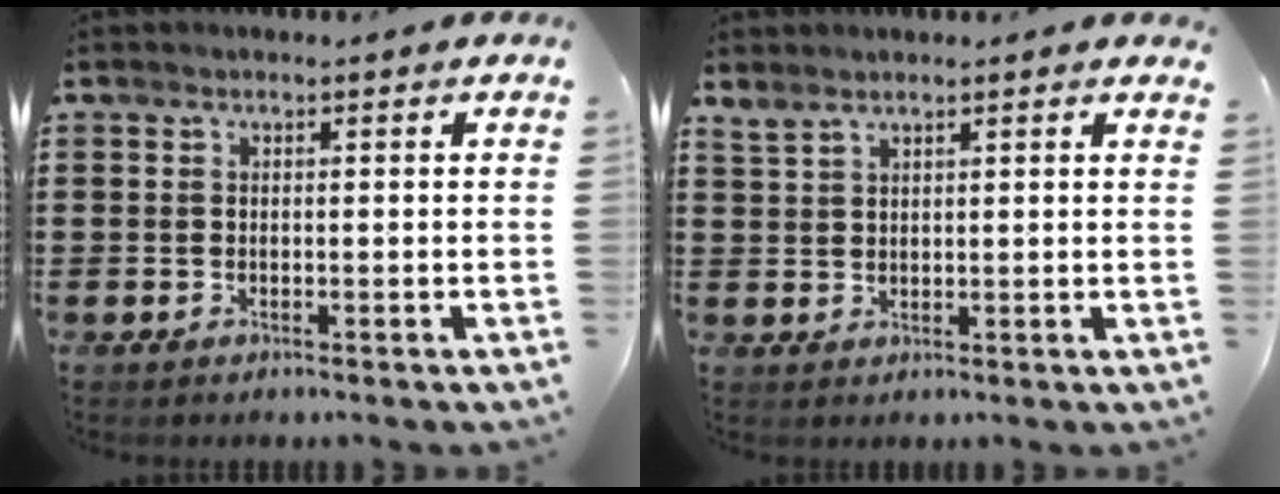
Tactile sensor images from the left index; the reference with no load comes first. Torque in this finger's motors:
{"motor_torque": [-0.11, -0.33, 0.00, 0.04]}